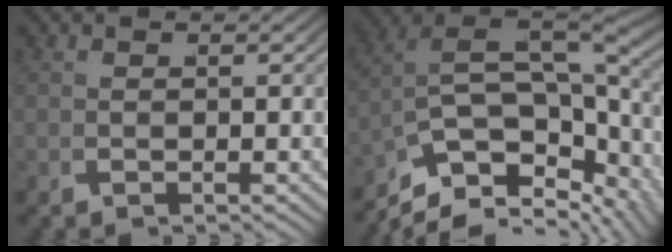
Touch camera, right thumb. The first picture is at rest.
{"total": 13.9, "force": [-2.4, 9.3, 10.0], "torque": [-0.187, -0.034, -0.029]}